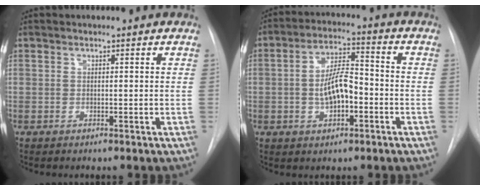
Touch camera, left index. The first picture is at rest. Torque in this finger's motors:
{"motor_torque": [0.78, 0.07, 0.43, 0.12]}